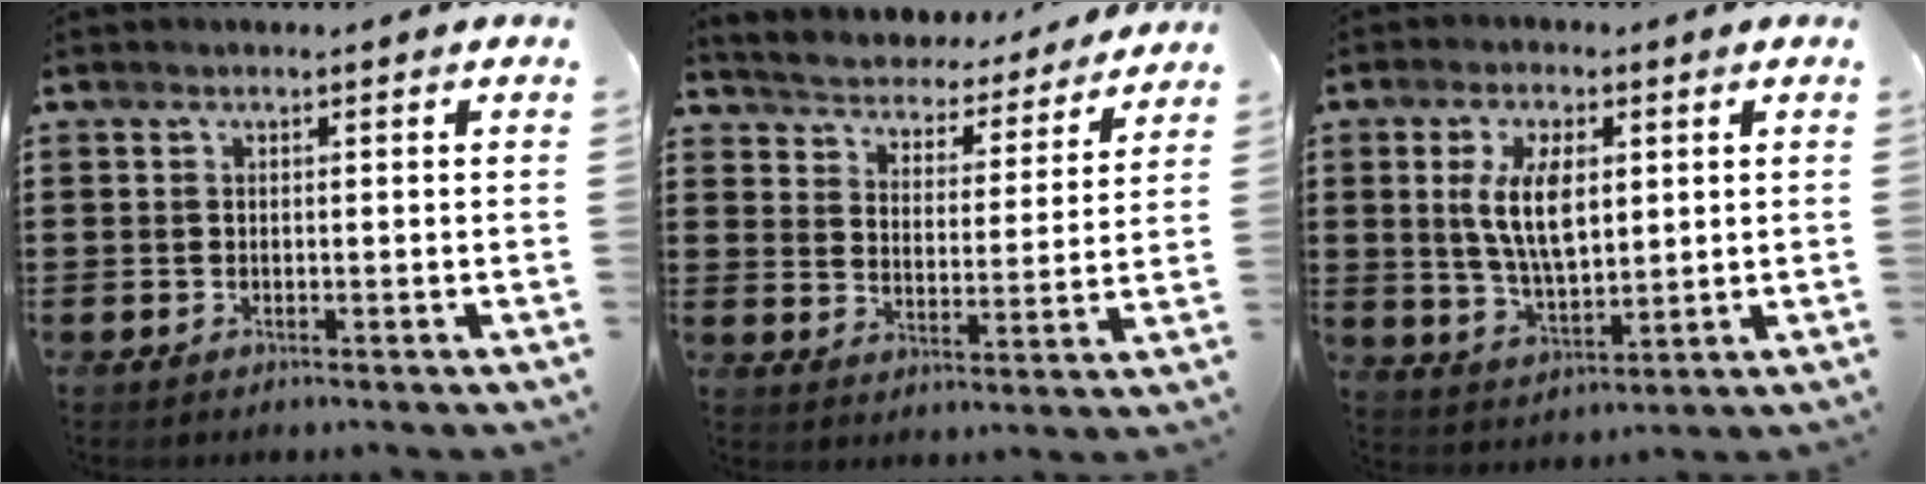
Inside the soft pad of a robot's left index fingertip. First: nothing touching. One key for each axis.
{"total": 3.7, "fx": 3.7, "fy": 0.0, "fz": -0.2, "tx": -0.022, "ty": -0.037, "tz": 0.054}
{"total": 9.3, "fx": 2.5, "fy": 4.4, "fz": 7.8, "tx": -0.162, "ty": 0.005, "tz": 0.041}